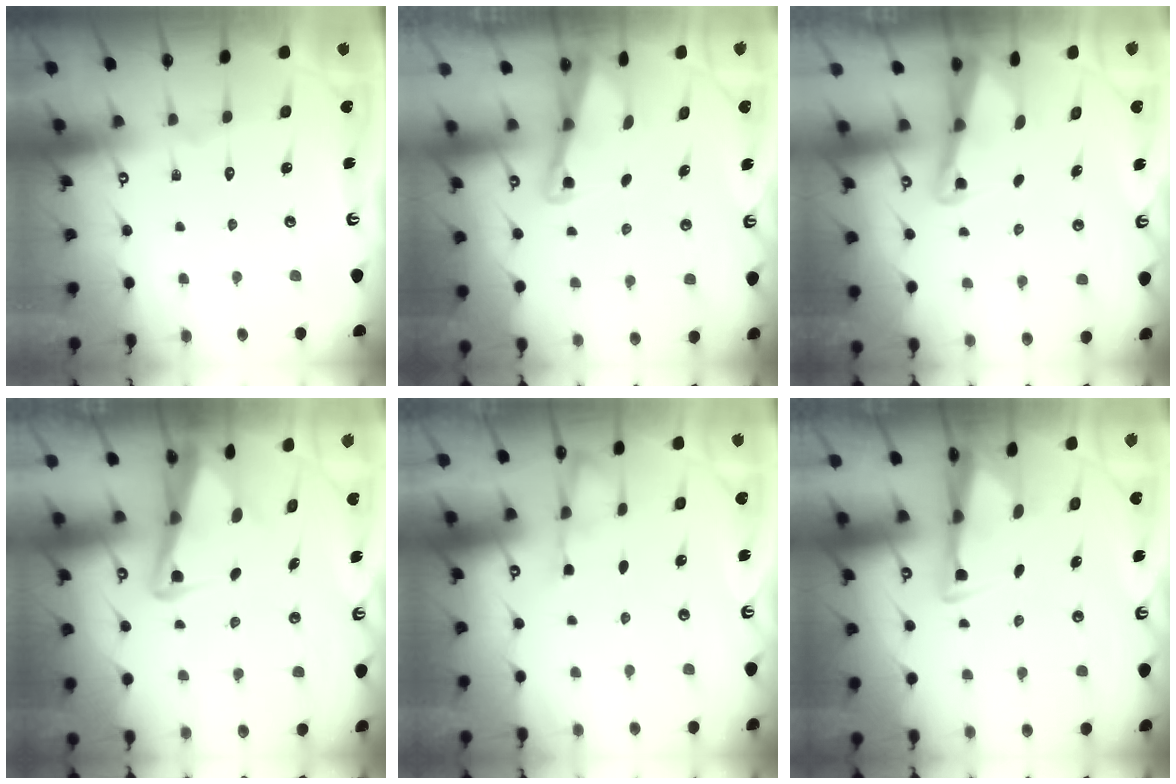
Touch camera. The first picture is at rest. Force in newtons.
{"total": 2.0, "press": 2.0, "slide": 0.3}
{"total": 2.7, "press": 2.6, "slide": 0.6}
{"total": 4.4, "press": 4.2, "slide": 1.2}
{"total": 2.3, "press": 2.3, "slide": 0.4}
{"total": 2.9, "press": 2.8, "slide": 0.8}